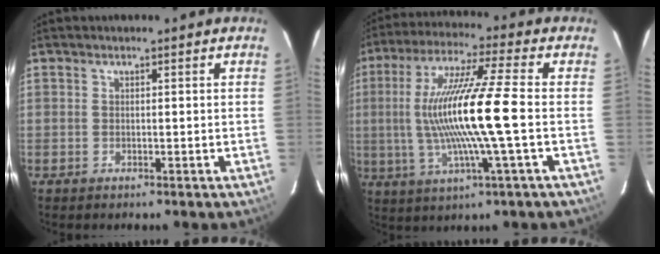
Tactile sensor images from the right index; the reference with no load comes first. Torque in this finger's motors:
{"motor_torque": [2.11, -0.03, 1.05, 0.21]}